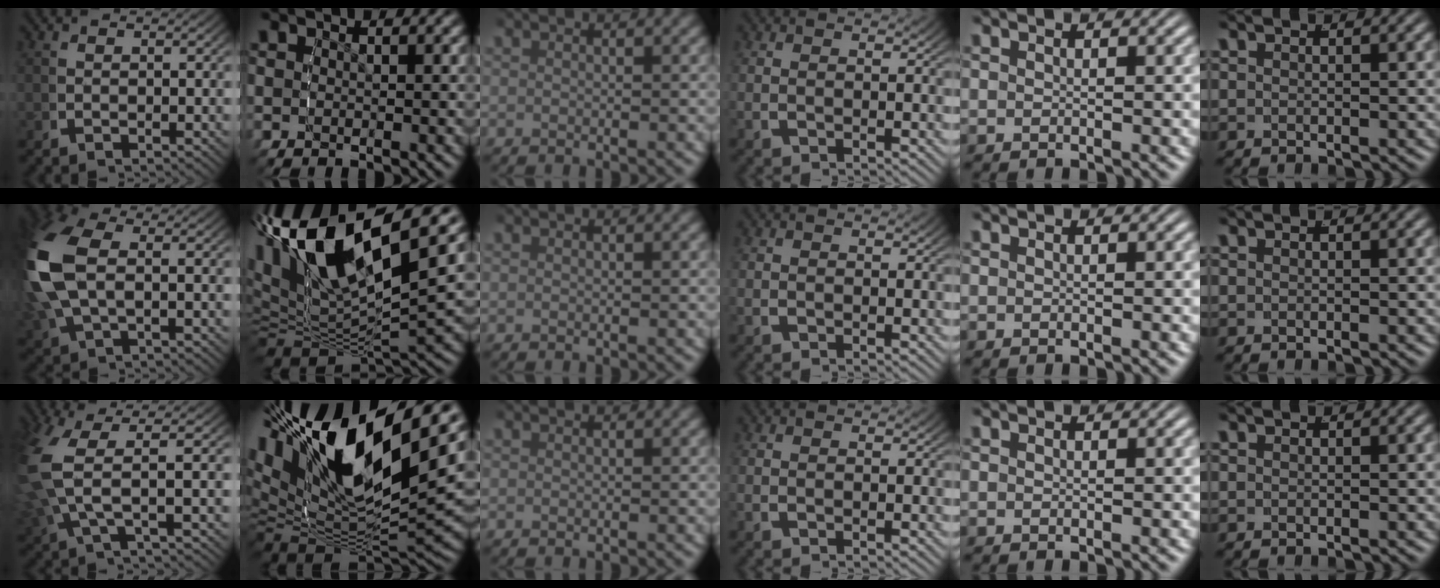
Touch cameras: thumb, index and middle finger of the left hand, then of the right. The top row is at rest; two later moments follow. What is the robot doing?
{"motion": "lift_and_place", "object": "pen"}